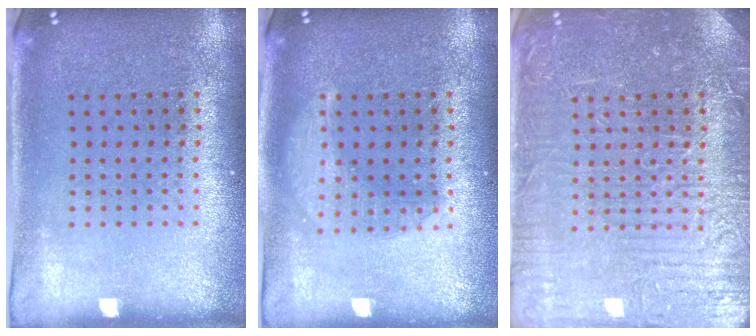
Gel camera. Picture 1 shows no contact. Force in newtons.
{"total": 2.3, "press": 2.3, "slide": 0.3}
{"total": 4.6, "press": 4.6, "slide": 0.6}